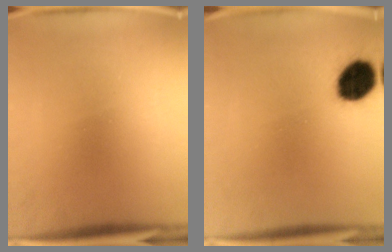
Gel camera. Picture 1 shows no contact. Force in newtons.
{"total": 11.9}